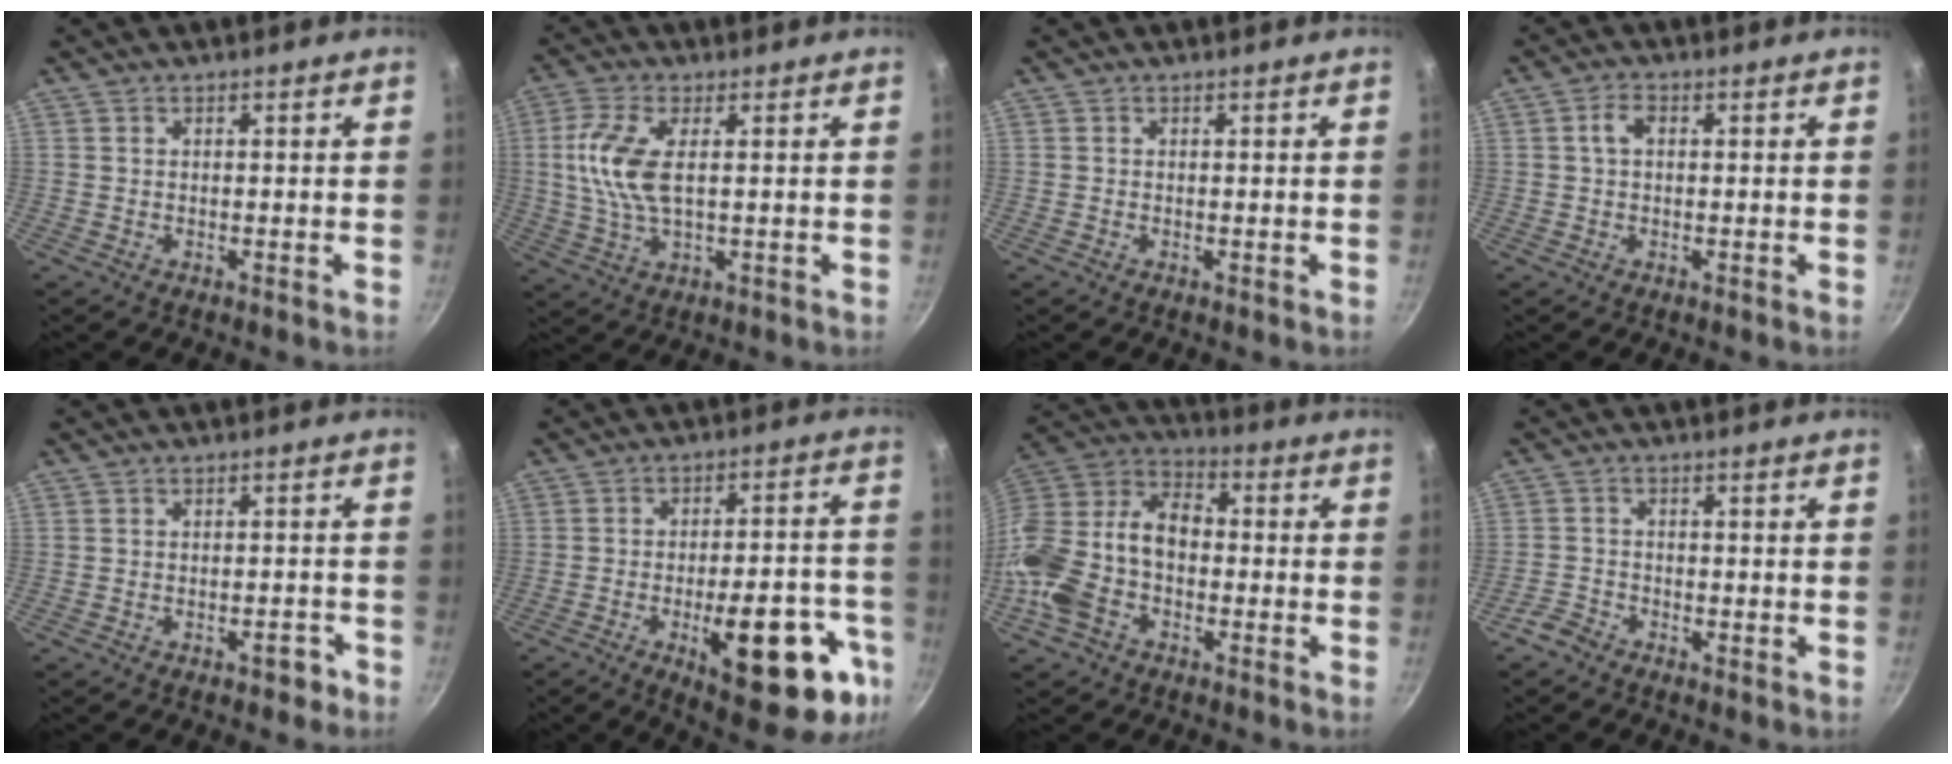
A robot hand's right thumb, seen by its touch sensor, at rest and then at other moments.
{"total": 9.4, "force": [1.3, 4.1, 8.4], "torque": [-0.181, 0.004, 0.022]}
{"total": 0.0}
{"total": 2.7, "force": [0.4, 1.8, 2.0], "torque": [-0.035, 0.009, 0.005]}
{"total": 2.8, "force": [-1.8, 1.4, 1.6], "torque": [-0.008, 0.027, -0.014]}
{"total": 22.0, "force": [-9.2, 8.5, 18.2], "torque": [-0.188, 0.031, -0.115]}
{"total": 18.3, "force": [-4.1, 12.4, 12.8], "torque": [-0.235, 0.054, -0.100]}
{"total": 2.9, "force": [-2.3, 1.4, 0.7], "torque": [-0.017, 0.020, -0.049]}